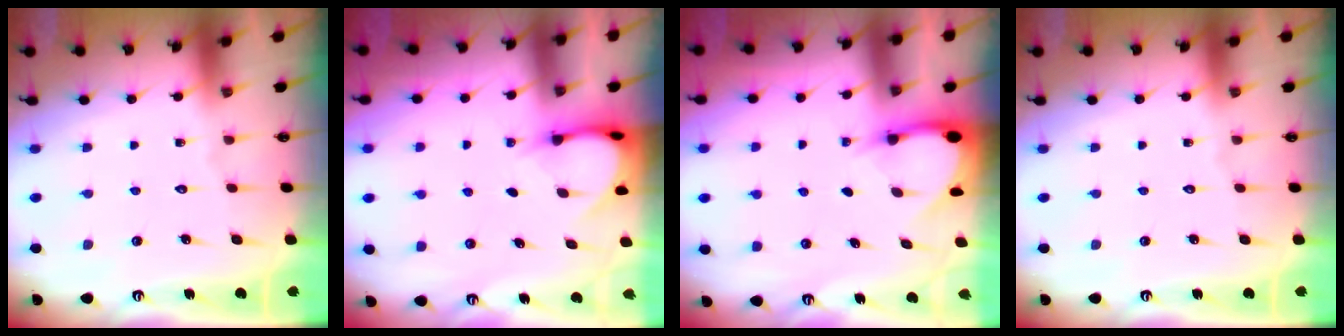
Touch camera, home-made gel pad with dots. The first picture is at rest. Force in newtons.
{"total": 3.9, "press": 3.9, "slide": 0.3}
{"total": 3.5, "press": 3.5, "slide": 0.2}
{"total": 0.0}